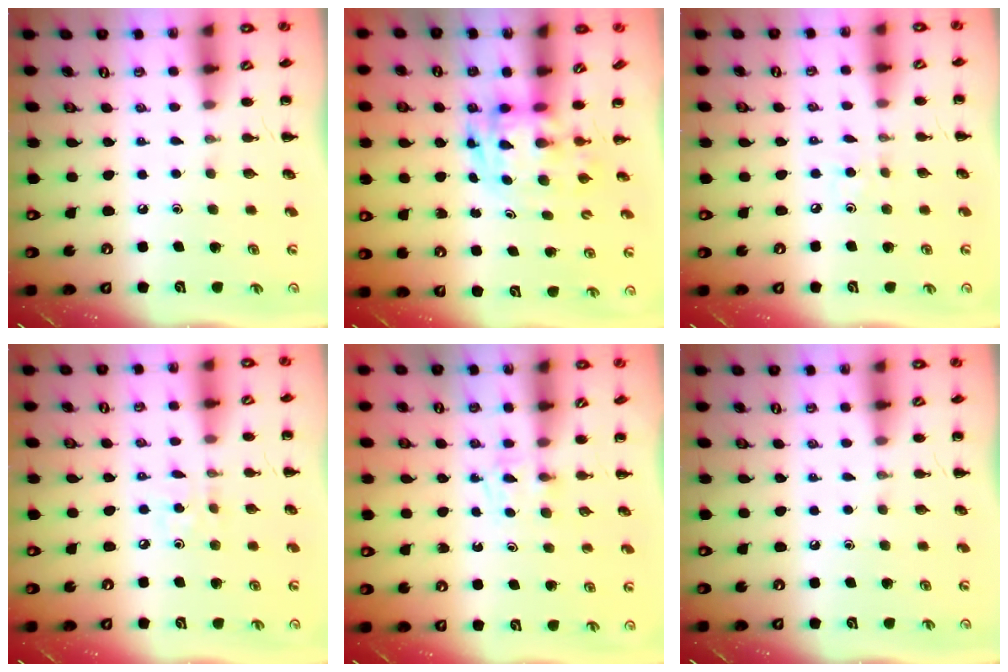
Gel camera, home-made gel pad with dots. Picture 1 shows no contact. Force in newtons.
{"total": 3.4, "press": 3.3, "slide": 0.7}
{"total": 2.5, "press": 2.3, "slide": 0.8}
{"total": 3.0, "press": 2.8, "slide": 1.1}
{"total": 2.5, "press": 2.2, "slide": 1.1}
{"total": 0.0}